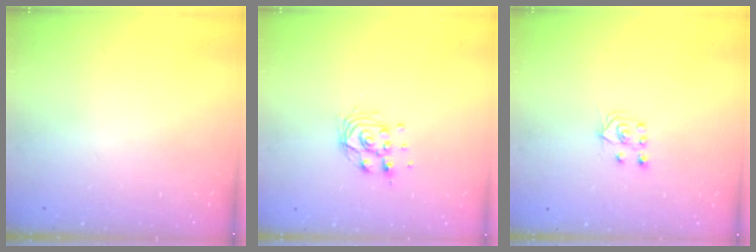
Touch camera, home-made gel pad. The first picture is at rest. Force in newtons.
{"total": 9.4, "press": 9.2, "slide": 1.9}
{"total": 4.3, "press": 4.3, "slide": 0.6}